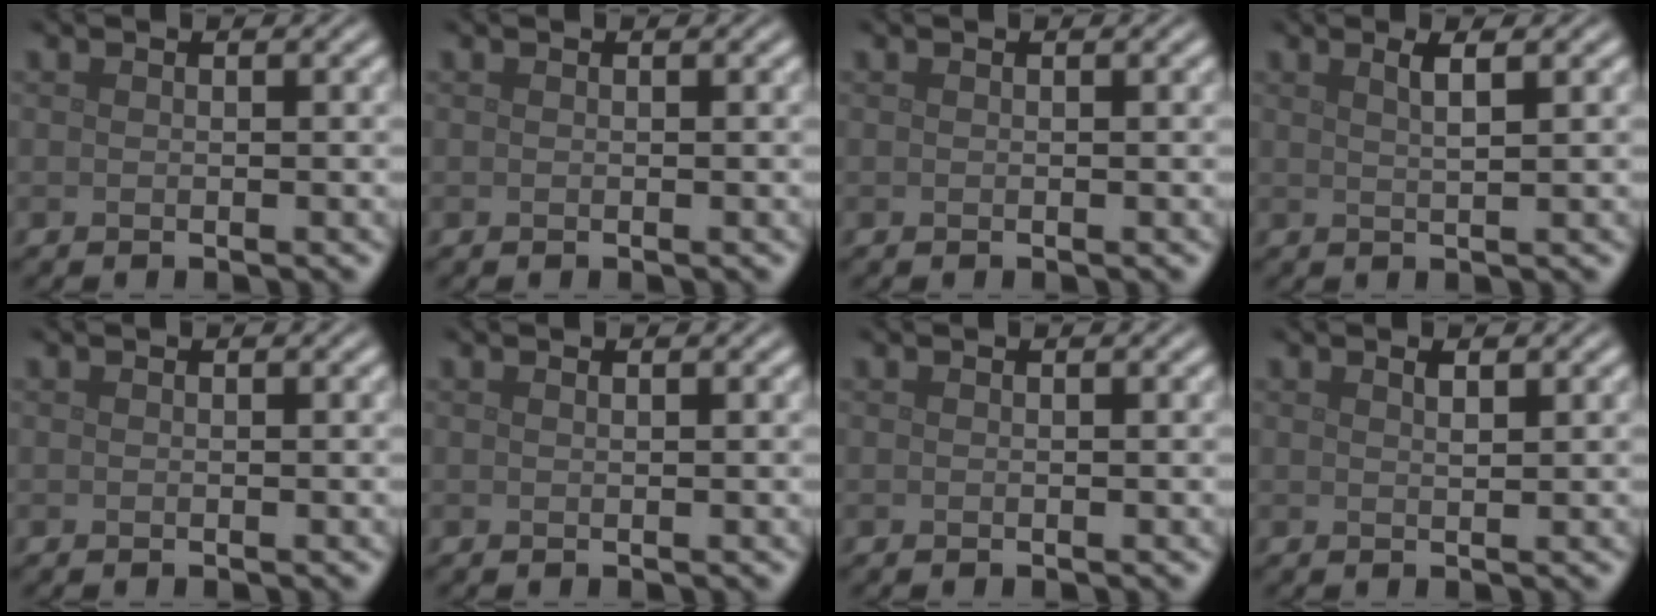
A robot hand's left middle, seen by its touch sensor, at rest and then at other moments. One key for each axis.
{"total": 0.0}
{"total": 0.0}
{"total": 2.1, "fx": 1.0, "fy": 0.6, "fz": 1.7, "tx": -0.021, "ty": 0.005, "tz": 0.011}
{"total": 0.0}
{"total": 0.0}
{"total": 0.0}
{"total": 1.0, "fx": 0.7, "fy": 0.2, "fz": 0.7, "tx": -0.011, "ty": 0.000, "tz": 0.010}